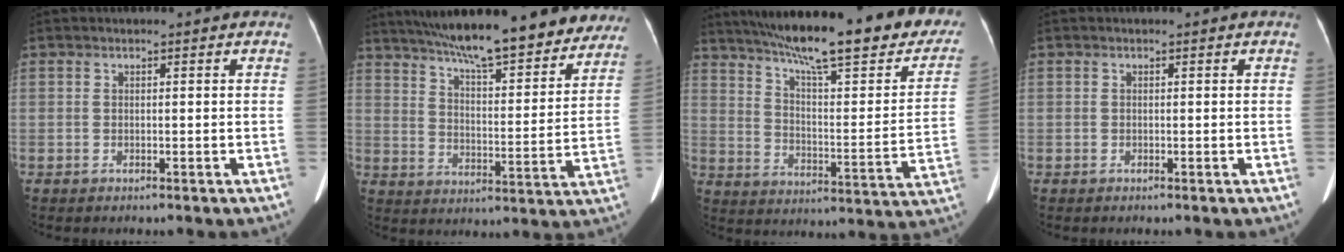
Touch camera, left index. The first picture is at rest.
{"total": 24.1, "force": [20.5, 4.2, 11.8], "torque": [-0.179, 0.001, 0.277]}
{"total": 29.6, "force": [23.3, 4.7, 17.7], "torque": [-0.269, -0.028, 0.309]}
{"total": 0.0}